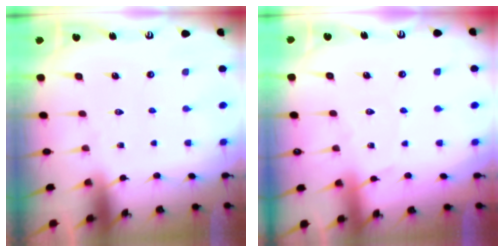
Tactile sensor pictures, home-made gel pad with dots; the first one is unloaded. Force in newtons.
{"total": 3.5, "press": 3.4, "slide": 0.5}